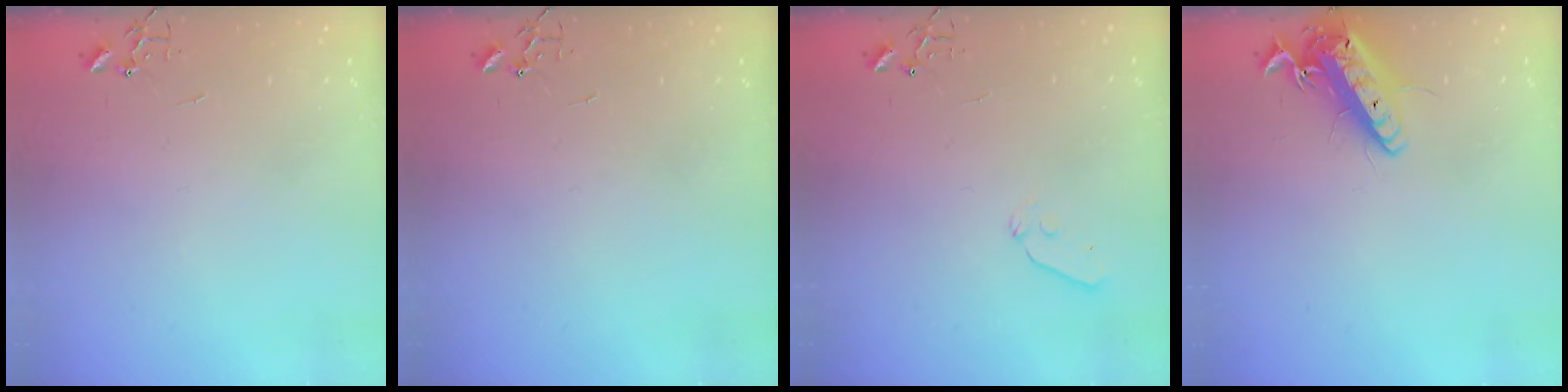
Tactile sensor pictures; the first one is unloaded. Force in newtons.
{"total": 0.0}
{"total": 4.9, "press": 4.8, "slide": 0.7}
{"total": 14.0, "press": 13.8, "slide": 2.7}